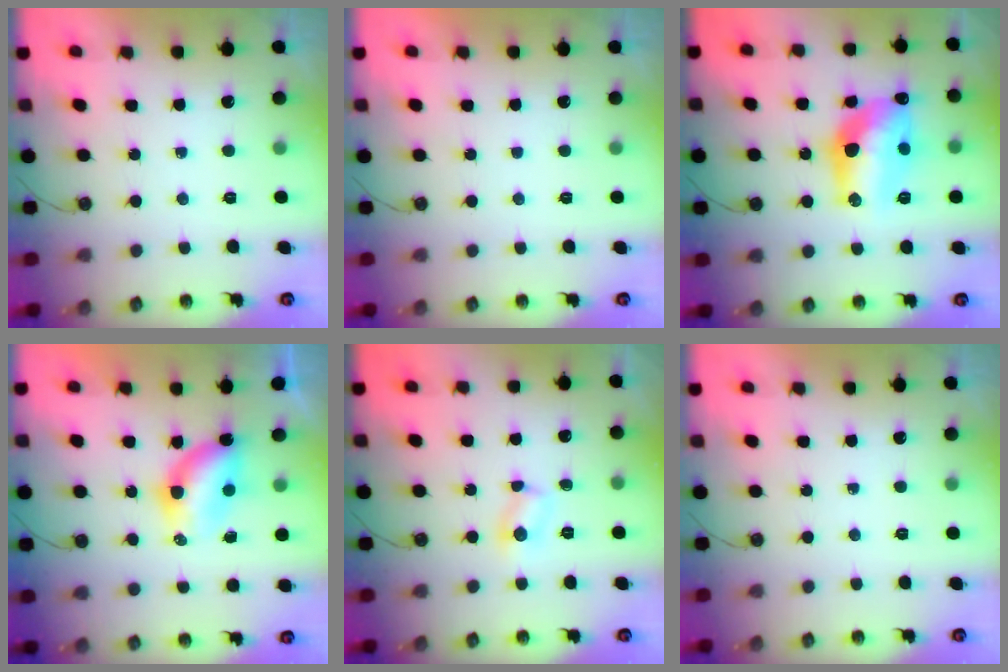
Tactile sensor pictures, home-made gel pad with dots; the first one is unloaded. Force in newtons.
{"total": 0.0}
{"total": 16.2, "press": 15.5, "slide": 4.7}
{"total": 8.0, "press": 7.0, "slide": 3.9}
{"total": 3.1, "press": 3.1, "slide": 0.4}
{"total": 0.0}